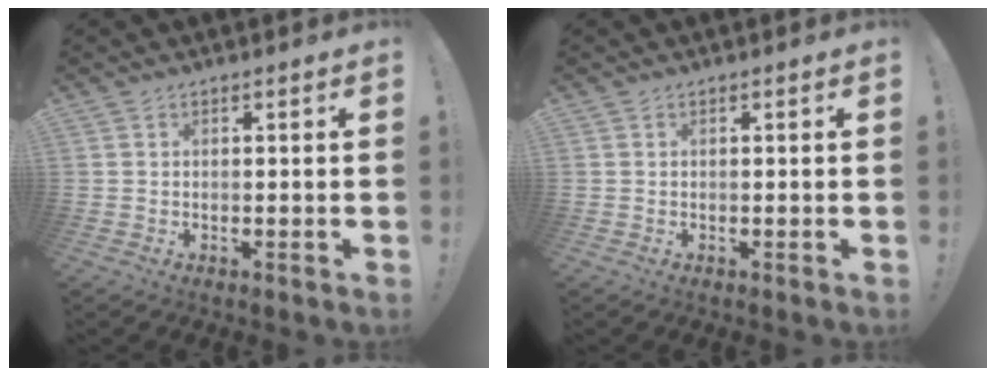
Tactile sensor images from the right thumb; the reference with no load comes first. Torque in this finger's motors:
{"motor_torque": [0.00, 0.00, 0.00, 0.00, 0.00]}